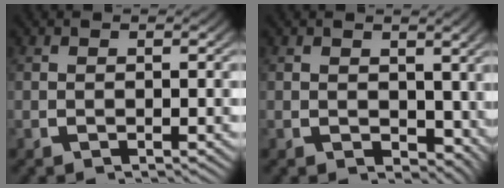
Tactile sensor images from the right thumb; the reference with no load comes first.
{"total": 2.6, "force": [0.9, 2.0, 1.4], "torque": [-0.014, -0.014, 0.026]}